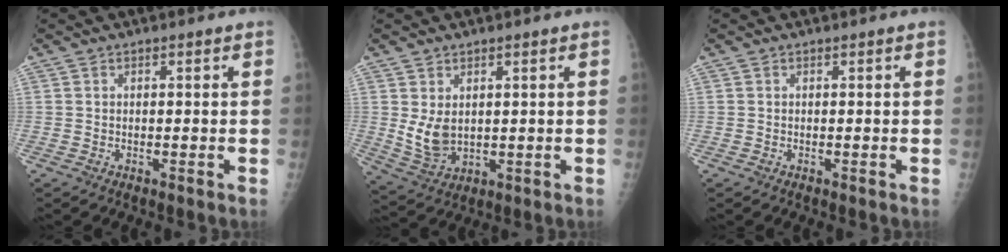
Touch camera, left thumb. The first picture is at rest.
{"total": 6.2, "force": [1.2, 4.0, 4.5], "torque": [-0.074, -0.017, 0.039]}
{"total": 0.0}